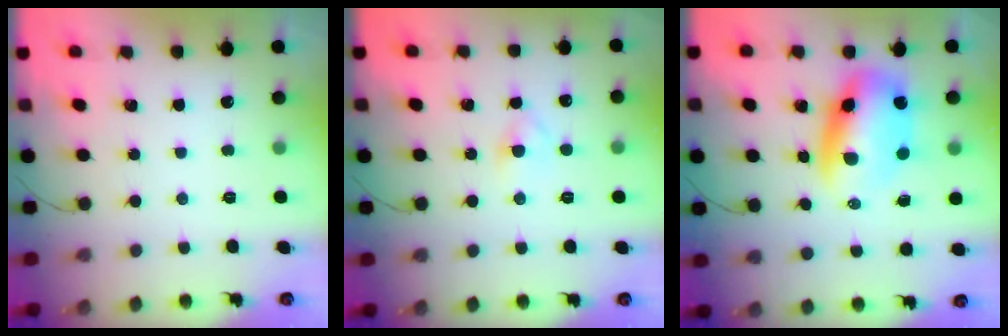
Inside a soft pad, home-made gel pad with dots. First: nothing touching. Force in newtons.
{"total": 2.8, "press": 2.7, "slide": 0.8}
{"total": 10.3, "press": 9.9, "slide": 2.9}